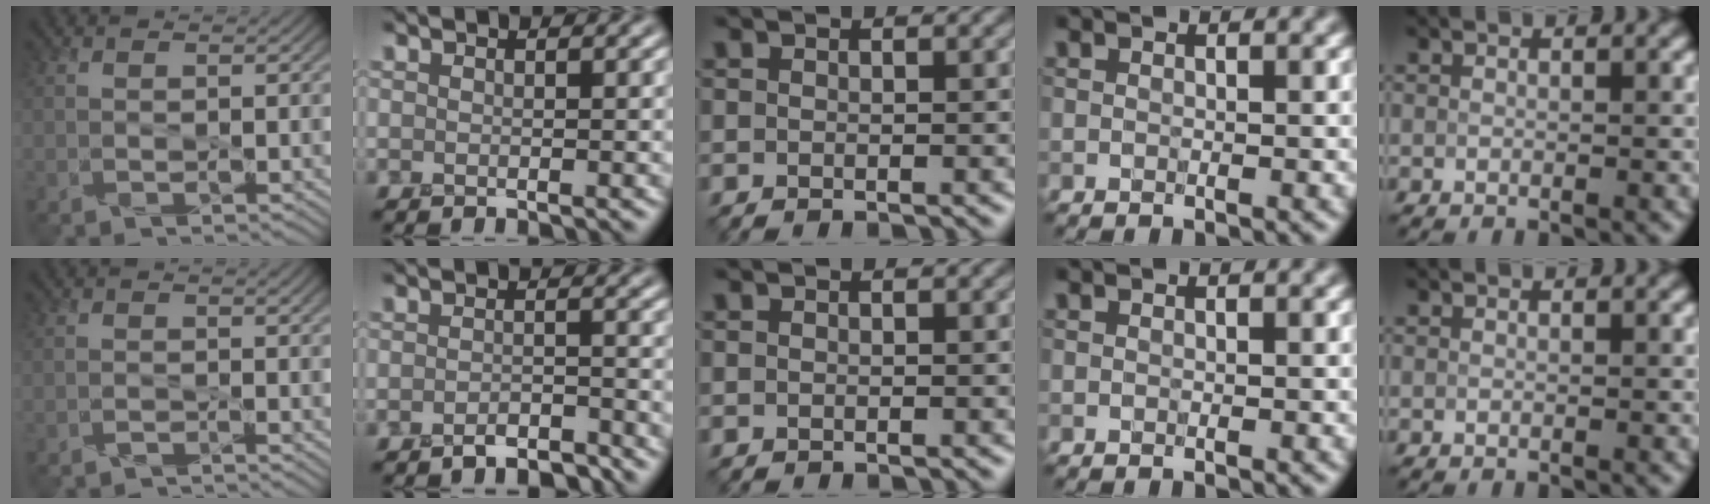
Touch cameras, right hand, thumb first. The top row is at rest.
{"thumb": {"total": 0.8, "force": [-0.8, -0.2, -0.2], "torque": [0.010, 0.002, -0.018]}, "index": {"total": 2.6, "force": [-2.4, 0.5, 0.9], "torque": [-0.009, 0.001, -0.043]}}